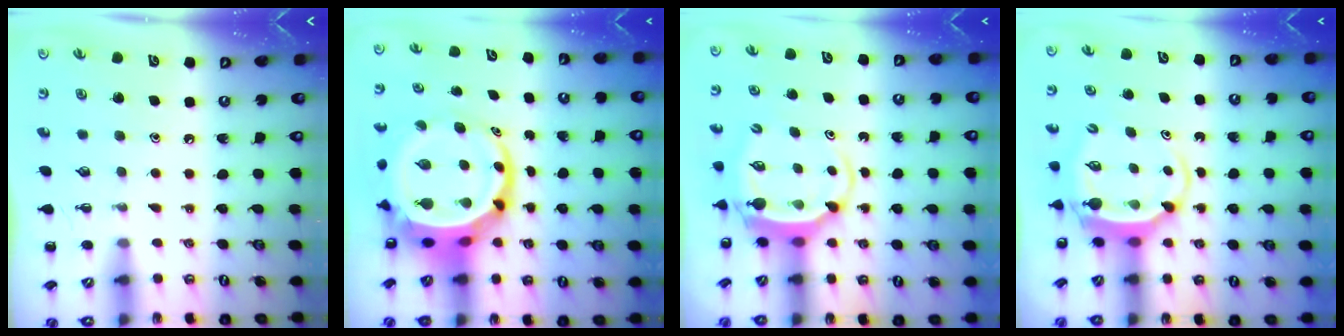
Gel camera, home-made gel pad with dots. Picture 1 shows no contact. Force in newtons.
{"total": 9.6, "press": 9.3, "slide": 2.7}
{"total": 5.0, "press": 5.0, "slide": 0.5}
{"total": 5.0, "press": 5.0, "slide": 0.5}